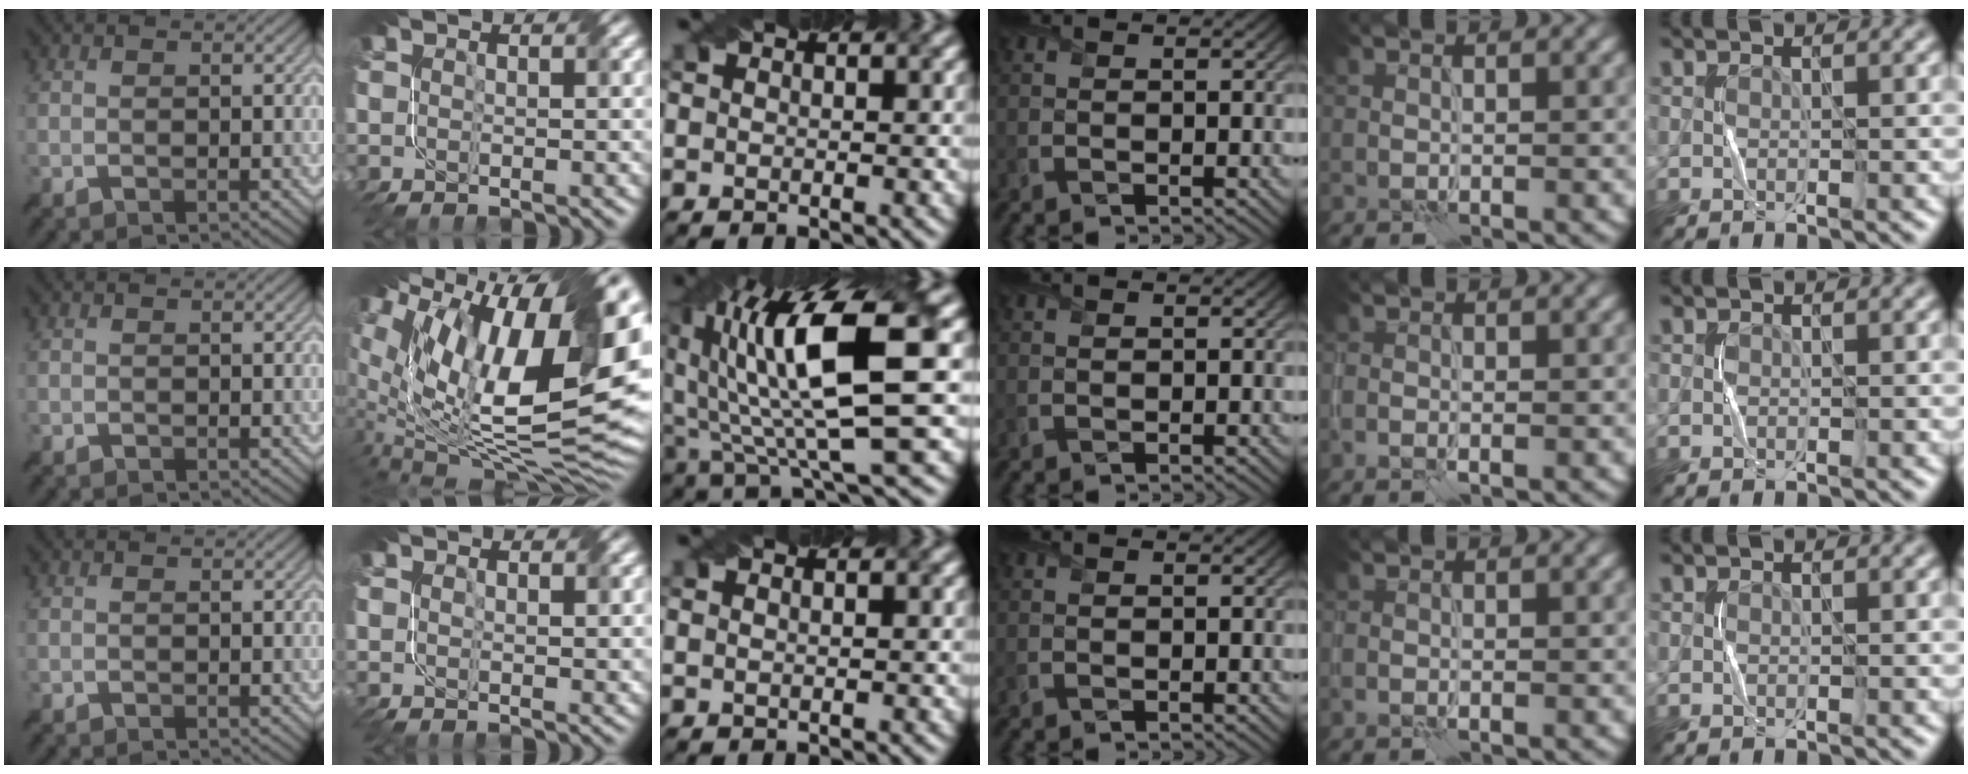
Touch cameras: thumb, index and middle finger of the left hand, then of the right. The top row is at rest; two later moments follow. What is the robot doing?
{"motion": "fold", "object": "bandage"}